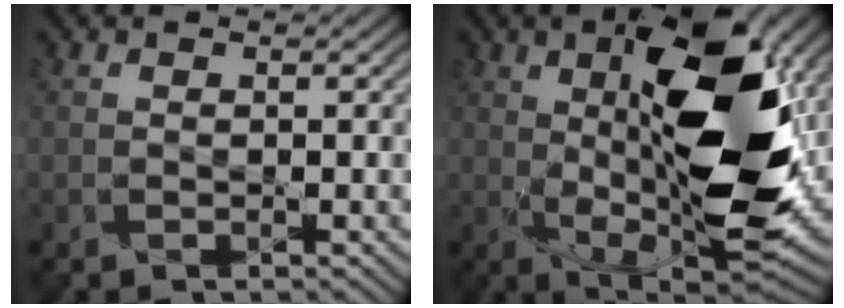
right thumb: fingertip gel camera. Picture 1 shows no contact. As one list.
[{"total": 15.6, "force": [2.4, 6.4, 14.0], "torque": [-0.225, 0.004, 0.035]}]